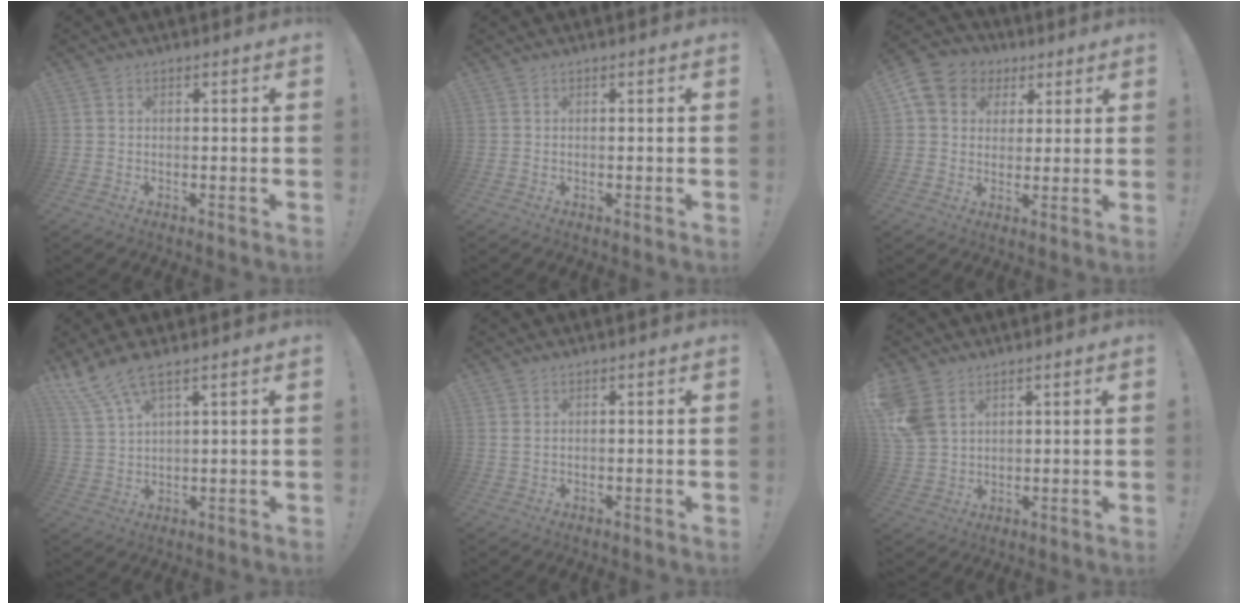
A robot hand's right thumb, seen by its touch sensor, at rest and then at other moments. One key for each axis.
{"total": 0.0}
{"total": 9.8, "fx": 3.4, "fy": 8.4, "fz": 3.7, "tx": -0.058, "ty": -0.008, "tz": 0.072}
{"total": 7.4, "fx": 5.7, "fy": 1.4, "fz": 4.5, "tx": -0.101, "ty": -0.025, "tz": 0.110}
{"total": 1.5, "fx": 0.9, "fy": 0.8, "fz": 1.0, "tx": -0.014, "ty": -0.001, "tz": 0.016}
{"total": 8.8, "fx": 4.2, "fy": 6.2, "fz": 4.6, "tx": -0.106, "ty": -0.010, "tz": 0.086}